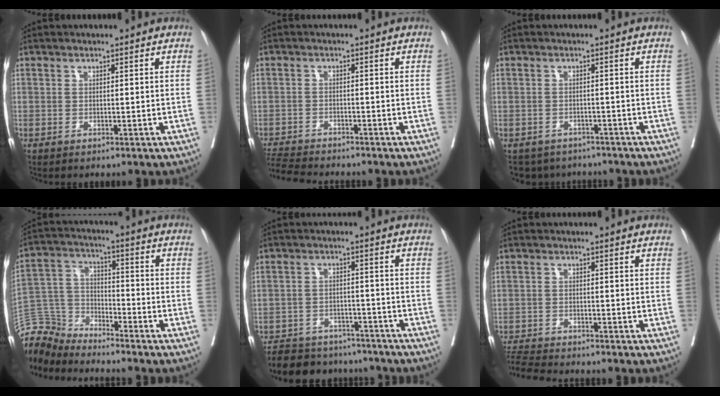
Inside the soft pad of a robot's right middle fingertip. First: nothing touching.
{"total": 6.8, "force": [-6.6, 0.4, 1.8], "torque": [-0.035, -0.016, -0.113]}
{"total": 6.0, "force": [-5.3, 2.9, 0.2], "torque": [0.000, 0.004, -0.067]}
{"total": 9.0, "force": [-8.9, 0.9, -1.1], "torque": [0.012, 0.030, -0.180]}
{"total": 13.2, "force": [-11.7, 5.2, 3.4], "torque": [-0.062, 0.009, -0.157]}
{"total": 6.4, "force": [-6.3, 0.1, 1.5], "torque": [-0.030, -0.017, -0.109]}